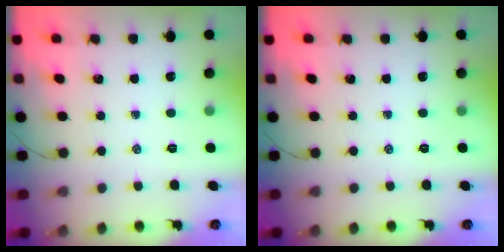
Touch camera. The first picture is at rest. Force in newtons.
{"total": 0.0}